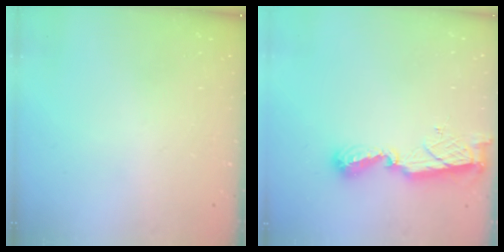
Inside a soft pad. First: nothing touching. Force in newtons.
{"total": 8.4, "press": 8.4, "slide": 0.8}